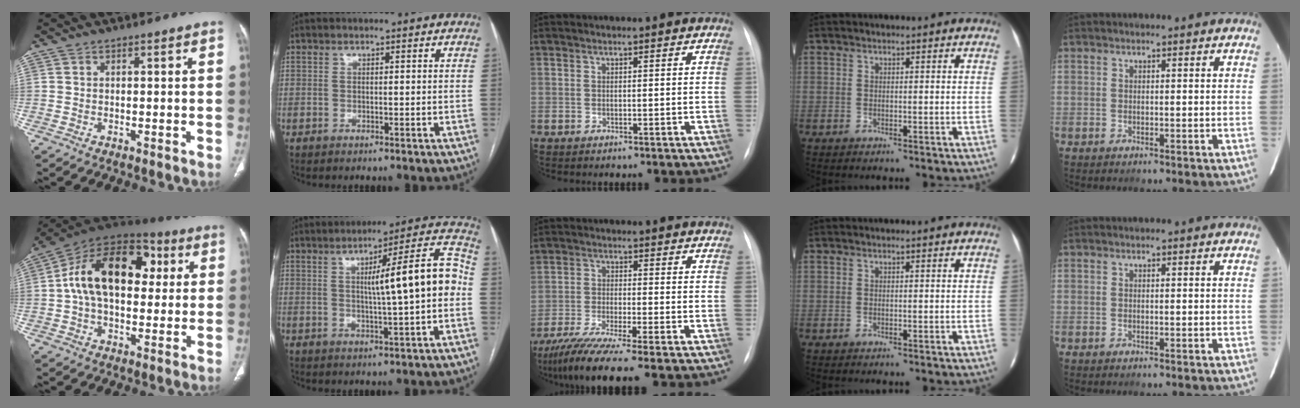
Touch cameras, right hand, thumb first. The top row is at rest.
{"thumb": {"total": 20.4, "force": [3.2, 12.7, 15.7], "torque": [-0.237, 0.033, 0.042]}, "index": {"total": 12.5, "force": [0.2, 0.7, 12.5], "torque": [-0.172, 0.029, 0.001]}, "middle": {"total": 10.0, "force": [-7.8, -0.7, 6.2], "torque": [-0.106, -0.034, -0.131]}}